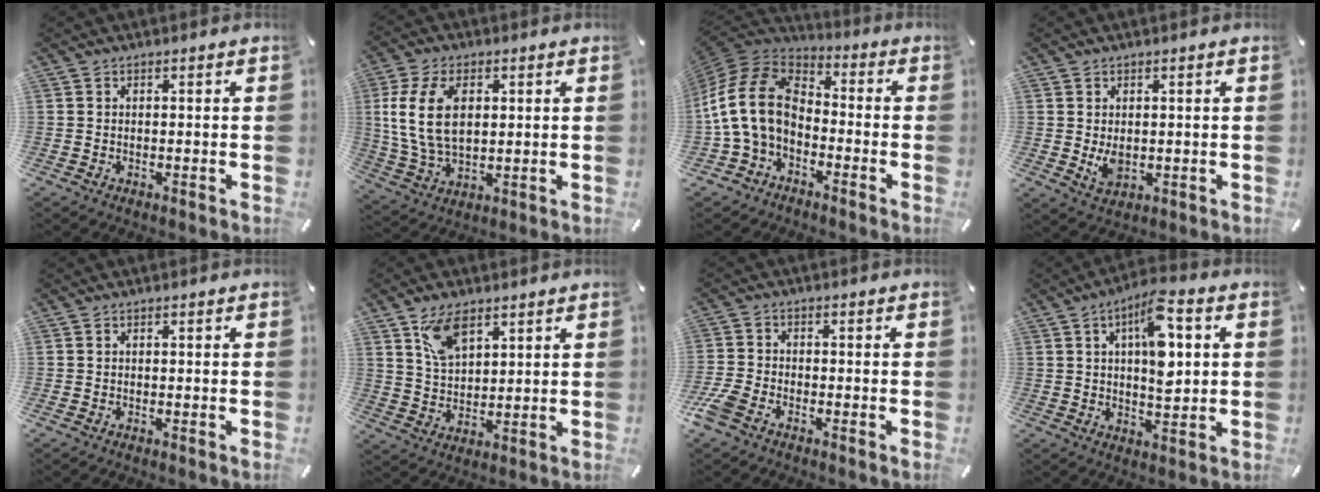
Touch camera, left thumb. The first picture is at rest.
{"total": 12.1, "force": [2.4, 7.7, 9.0], "torque": [-0.208, 0.000, 0.040]}
{"total": 15.4, "force": [-3.6, 11.1, 10.0], "torque": [-0.221, 0.029, -0.071]}
{"total": 4.2, "force": [0.2, 3.2, 2.7], "torque": [-0.046, -0.008, 0.003]}
{"total": 0.0}
{"total": 8.0, "force": [5.0, 4.3, 4.6], "torque": [-0.087, -0.010, 0.093]}
{"total": 4.8, "force": [-3.0, 2.5, 2.6], "torque": [-0.072, 0.005, -0.062]}
{"total": 11.4, "force": [3.6, 5.0, 9.6], "torque": [-0.144, -0.009, 0.057]}